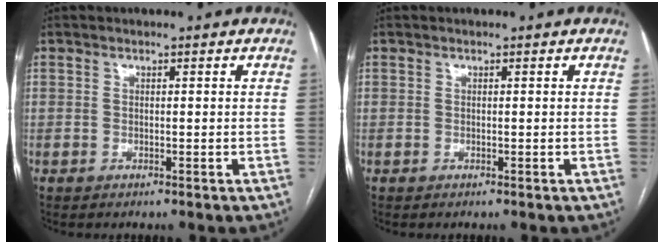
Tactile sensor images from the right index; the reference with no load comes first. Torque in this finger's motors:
{"motor_torque": [0.00, 0.00, 0.01, 0.00]}